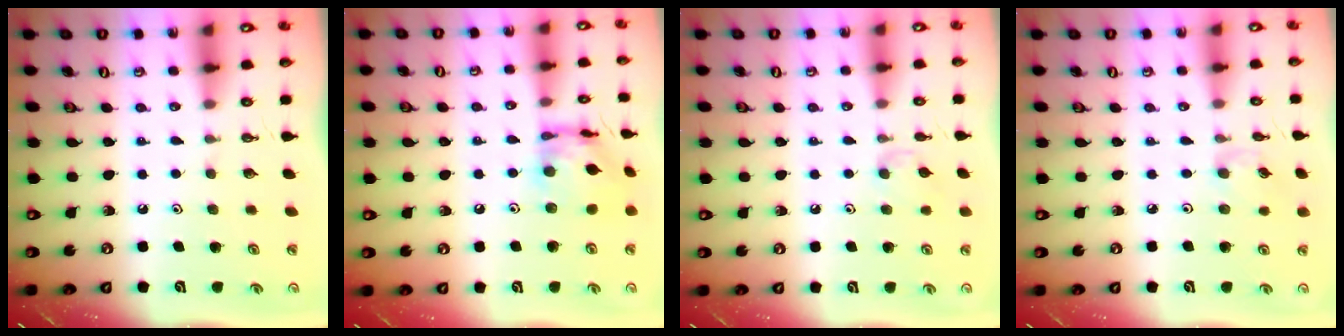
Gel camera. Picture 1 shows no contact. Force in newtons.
{"total": 12.5, "press": 12.5, "slide": 1.1}
{"total": 5.4, "press": 5.3, "slide": 1.0}
{"total": 2.7, "press": 2.6, "slide": 0.5}